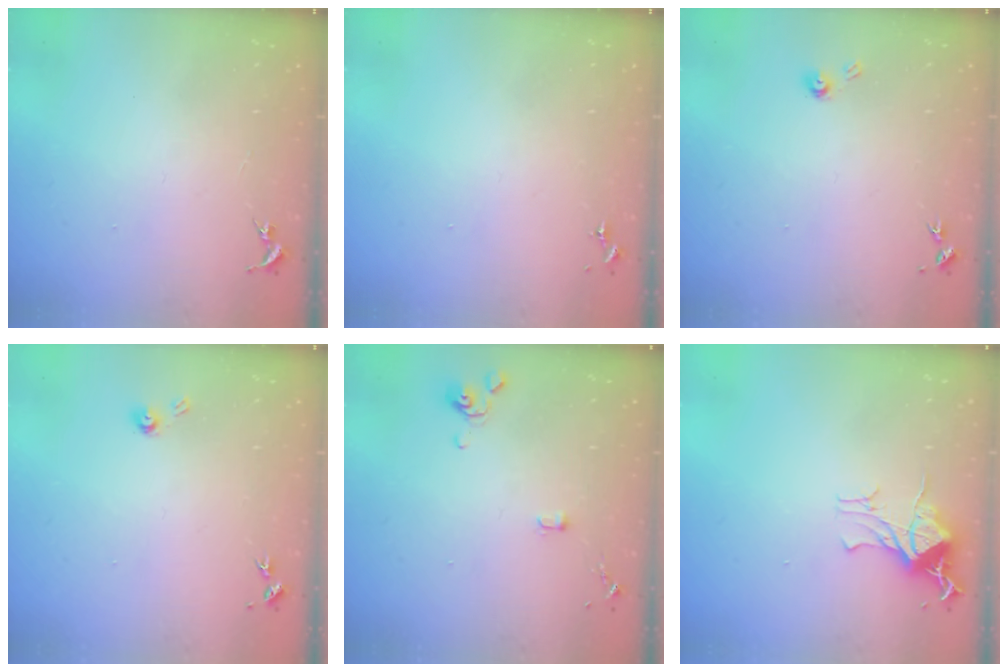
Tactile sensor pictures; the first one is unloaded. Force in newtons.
{"total": 0.0}
{"total": 4.0, "press": 4.0, "slide": 0.4}
{"total": 4.0, "press": 4.0, "slide": 0.4}
{"total": 4.0, "press": 4.0, "slide": 0.8}
{"total": 11.3, "press": 11.3, "slide": 0.9}